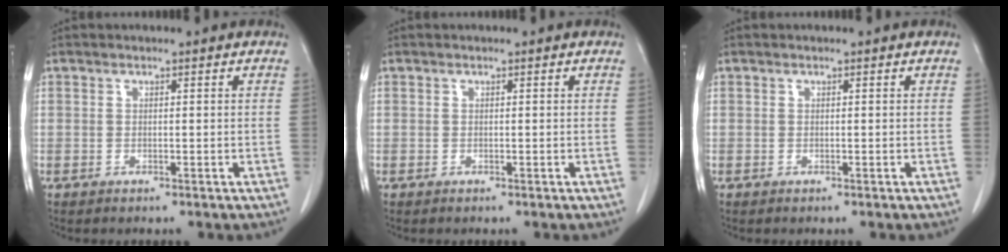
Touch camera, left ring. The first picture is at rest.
{"total": 0.0}
{"total": 0.0}